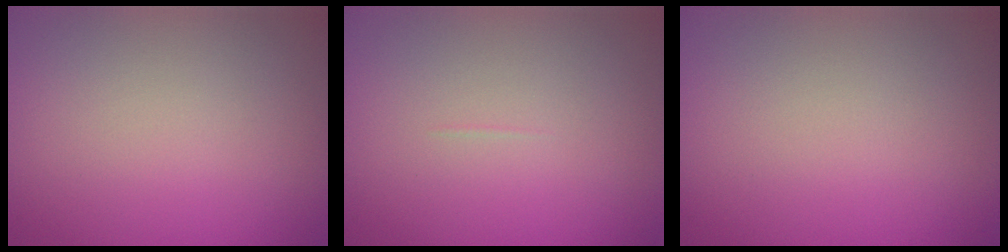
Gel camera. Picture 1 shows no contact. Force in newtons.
{"total": 0.0}
{"total": 0.0}